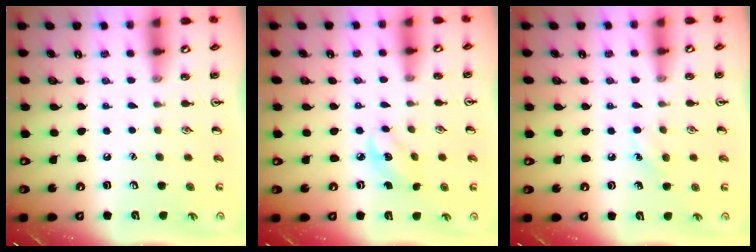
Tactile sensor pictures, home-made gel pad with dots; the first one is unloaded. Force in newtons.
{"total": 2.9, "press": 2.8, "slide": 0.7}
{"total": 5.9, "press": 5.7, "slide": 1.6}